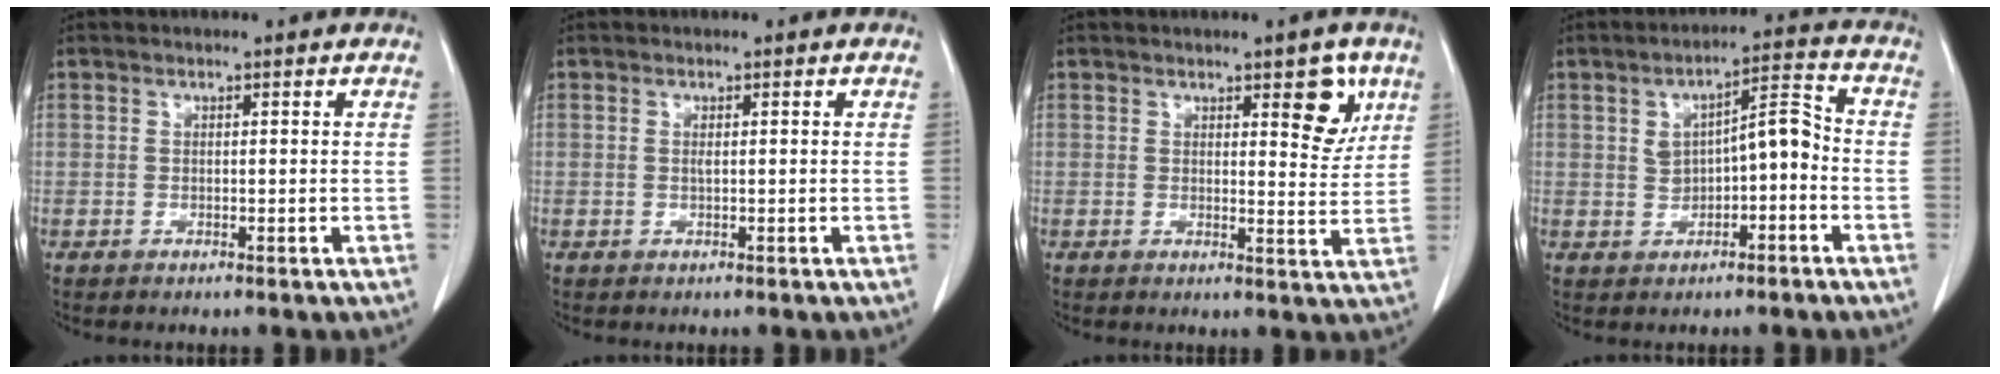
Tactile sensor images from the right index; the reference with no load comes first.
{"total": 0.9, "force": [0.2, 0.2, 0.9], "torque": [-0.020, 0.001, 0.004]}
{"total": 5.4, "force": [2.7, 1.7, 4.3], "torque": [-0.049, -0.008, 0.032]}
{"total": 6.7, "force": [-0.4, 2.5, 6.2], "torque": [-0.095, 0.030, -0.003]}